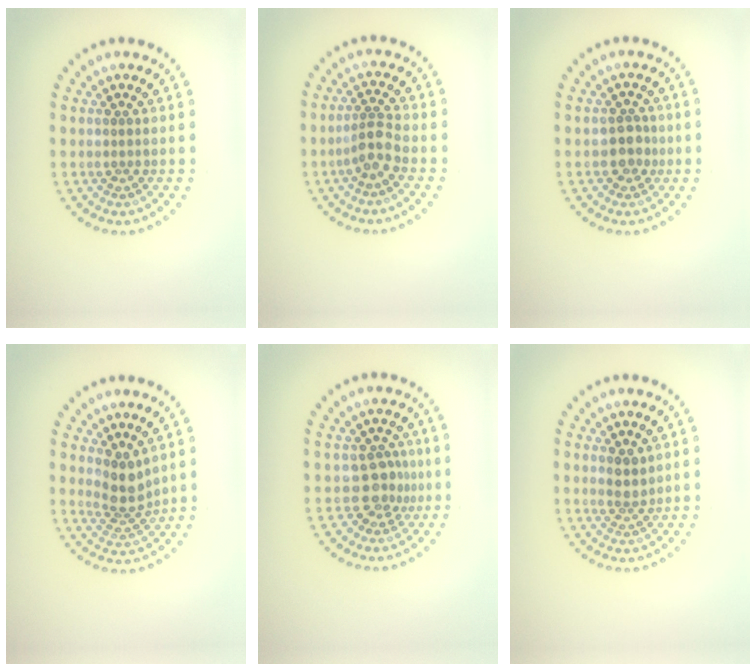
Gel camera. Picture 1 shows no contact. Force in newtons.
{"total": 2.5, "press": 2.0, "slide": 1.6}
{"total": 2.2, "press": 2.0, "slide": 0.9}
{"total": 2.8, "press": 2.2, "slide": 1.8}
{"total": 2.7, "press": 2.0, "slide": 1.7}
{"total": 1.7, "press": 1.4, "slide": 0.9}